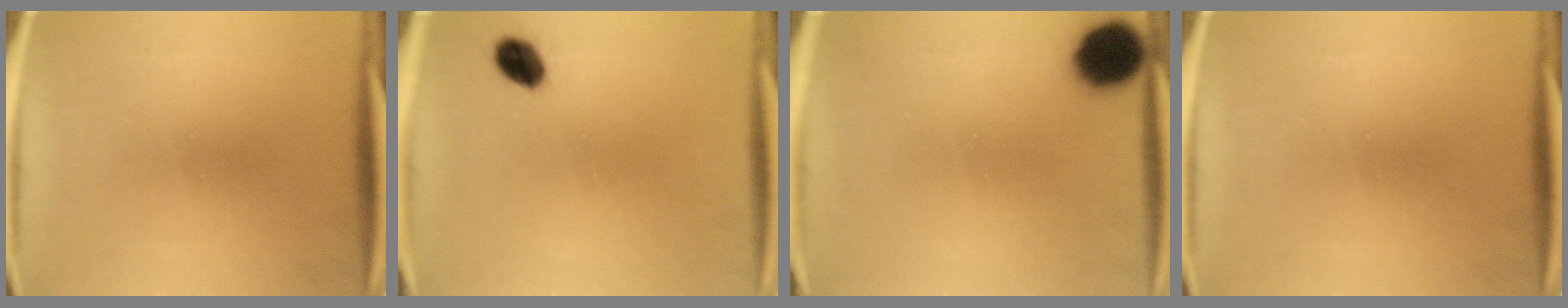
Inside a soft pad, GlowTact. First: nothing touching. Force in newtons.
{"total": 4.5}
{"total": 9.7}
{"total": 0.0}